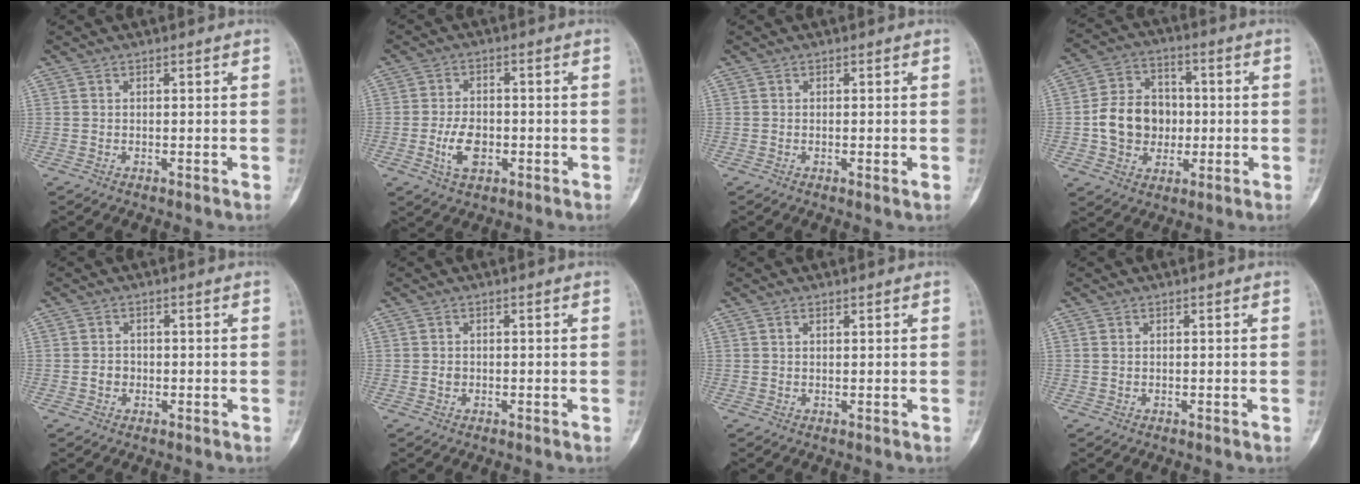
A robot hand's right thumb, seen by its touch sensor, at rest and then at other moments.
{"total": 6.5, "force": [-1.8, 4.0, 4.8], "torque": [-0.080, 0.007, -0.031]}
{"total": 1.3, "force": [-0.2, 0.2, 1.3], "torque": [-0.020, -0.004, -0.004]}
{"total": 12.6, "force": [-1.0, 10.5, 7.0], "torque": [-0.091, 0.024, -0.019]}
{"total": 1.9, "force": [-0.5, 1.7, 0.7], "torque": [-0.002, 0.008, -0.009]}
{"total": 0.9, "force": [-0.1, 0.8, 0.5], "torque": [-0.005, 0.003, -0.001]}
{"total": 0.7, "force": [0.4, 0.3, 0.4], "torque": [-0.007, -0.001, 0.007]}
{"total": 0.5, "force": [0.2, 0.4, 0.3], "torque": [-0.004, 0.002, 0.005]}